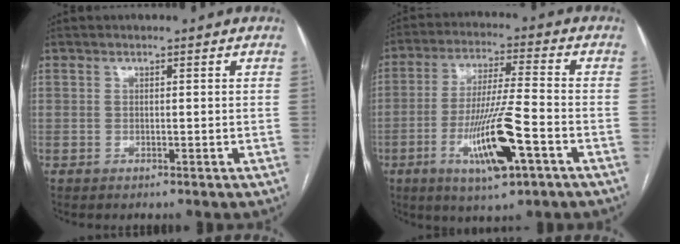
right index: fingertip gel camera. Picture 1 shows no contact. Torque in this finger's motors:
{"motor_torque": [1.78, -0.22, 0.31, 0.21]}